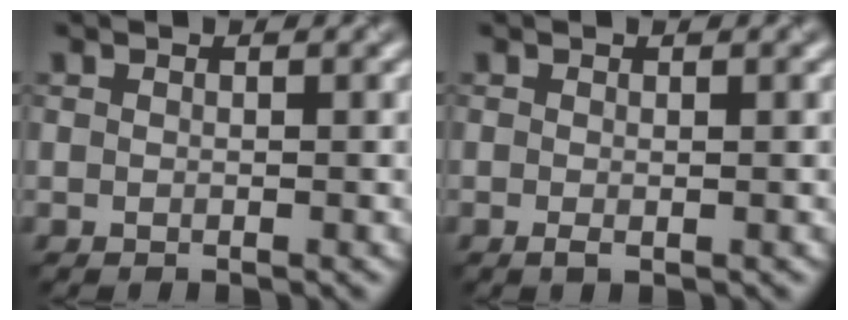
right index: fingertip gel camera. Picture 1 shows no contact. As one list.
[{"total": 1.0, "force": [-0.1, 0.2, 1.0], "torque": [-0.017, -0.002, -0.001]}]